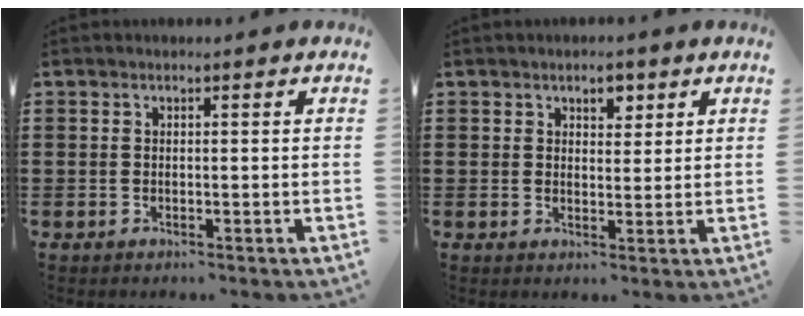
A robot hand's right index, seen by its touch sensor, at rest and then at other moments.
{"total": 2.9, "force": [1.8, 1.8, 1.3], "torque": [-0.016, 0.002, 0.029]}